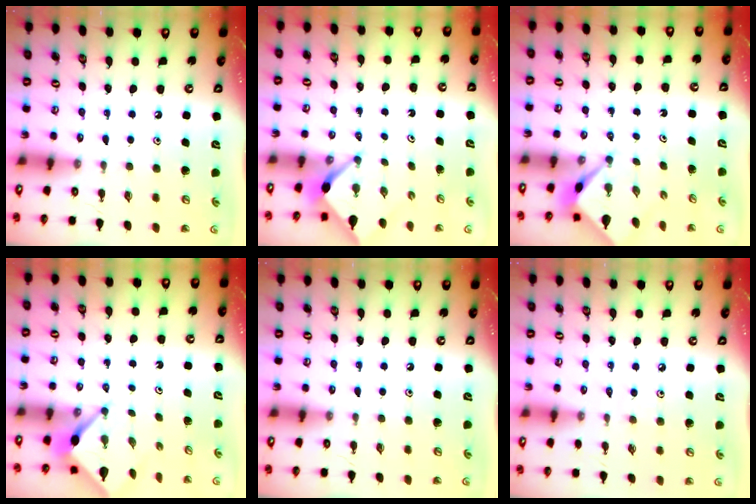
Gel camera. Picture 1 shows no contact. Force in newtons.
{"total": 2.5, "press": 2.4, "slide": 0.3}
{"total": 2.4, "press": 2.4, "slide": 0.3}
{"total": 2.9, "press": 2.9, "slide": 0.1}
{"total": 0.0}
{"total": 2.2, "press": 2.1, "slide": 0.5}